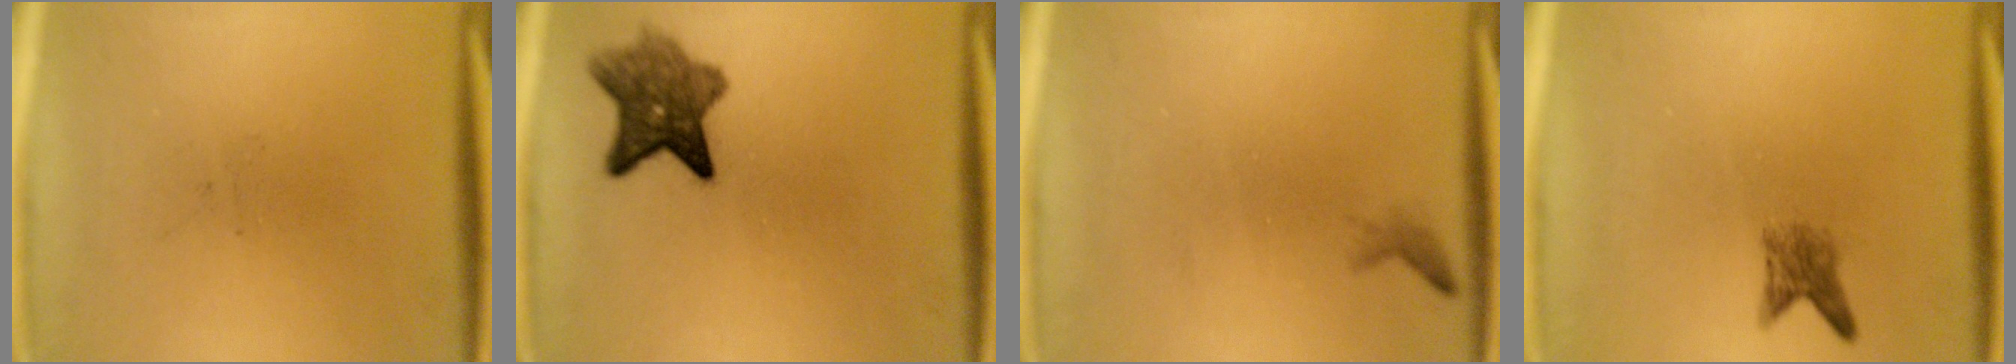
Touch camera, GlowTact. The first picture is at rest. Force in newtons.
{"total": 7.0}
{"total": 0.7}
{"total": 2.3}